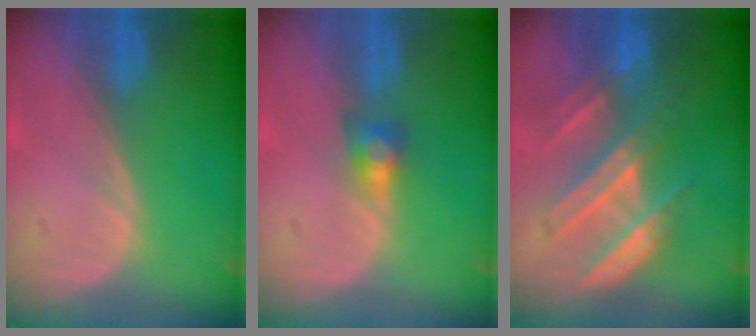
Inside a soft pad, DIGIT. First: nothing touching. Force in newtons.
{"total": 3.0, "press": 2.5, "slide": 1.6}
{"total": 7.6, "press": 7.4, "slide": 1.7}